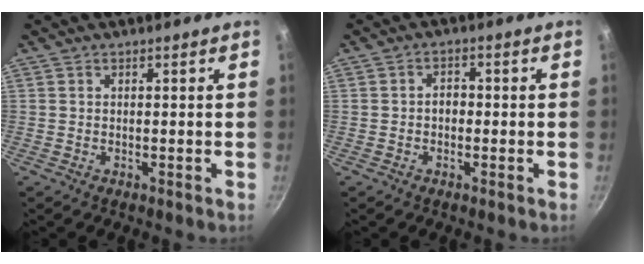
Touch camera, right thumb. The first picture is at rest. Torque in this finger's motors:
{"motor_torque": [-0.17, 0.08, -0.09, 0.09, 0.00]}